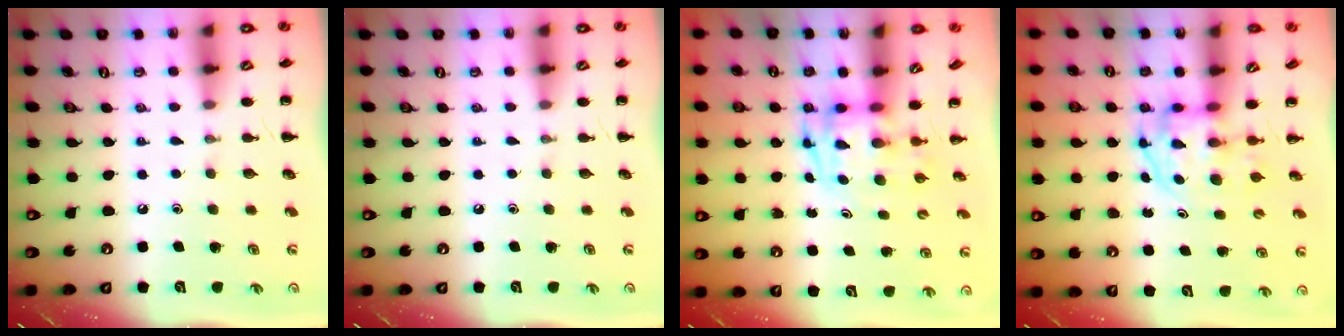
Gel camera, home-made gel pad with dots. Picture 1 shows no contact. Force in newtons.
{"total": 0.0}
{"total": 3.3, "press": 3.2, "slide": 0.6}
{"total": 3.3, "press": 3.3, "slide": 0.5}